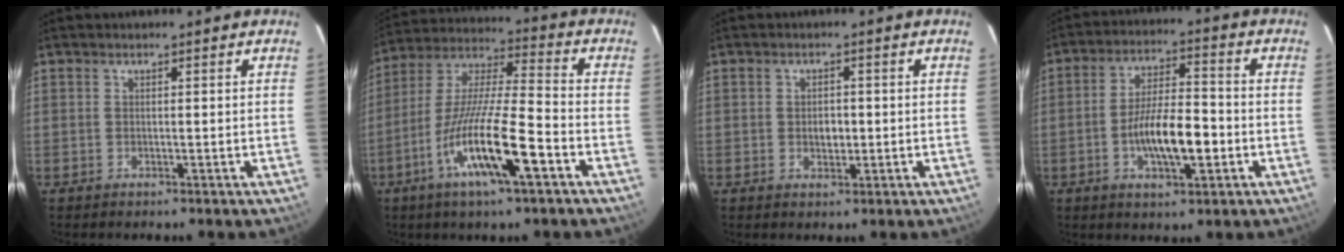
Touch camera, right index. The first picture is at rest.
{"total": 16.5, "force": [-7.5, 2.1, 14.5], "torque": [-0.284, -0.017, -0.147]}
{"total": 2.5, "force": [-0.3, 1.8, 1.7], "torque": [-0.029, 0.003, -0.004]}
{"total": 10.7, "force": [-3.0, 3.4, 9.7], "torque": [-0.183, 0.001, -0.050]}